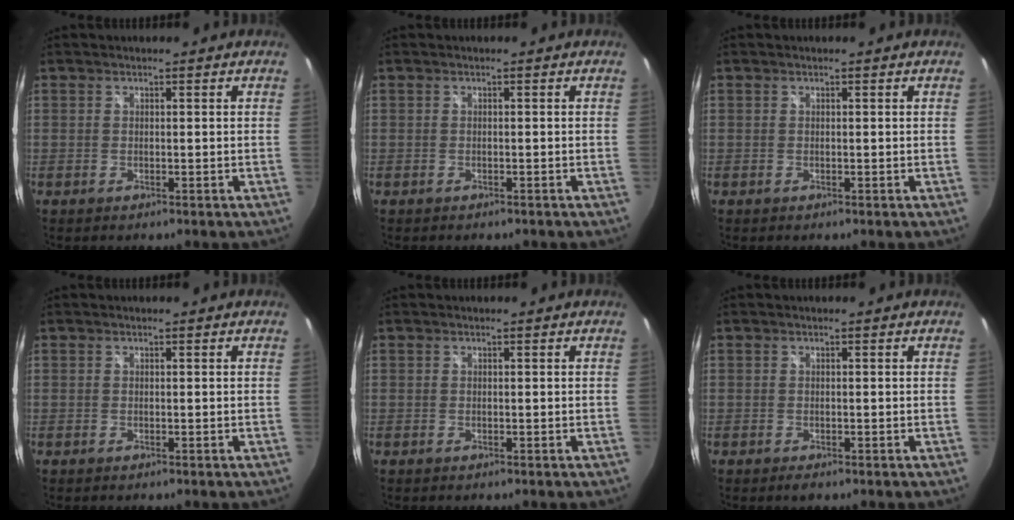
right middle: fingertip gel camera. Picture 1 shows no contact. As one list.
[{"total": 1.0, "force": [-0.8, 0.4, 0.3], "torque": [-0.009, -0.002, -0.010]}, {"total": 0.0}, {"total": 0.0}, {"total": 0.0}, {"total": 1.1, "force": [-0.7, 0.3, 0.7], "torque": [-0.012, -0.003, -0.012]}]